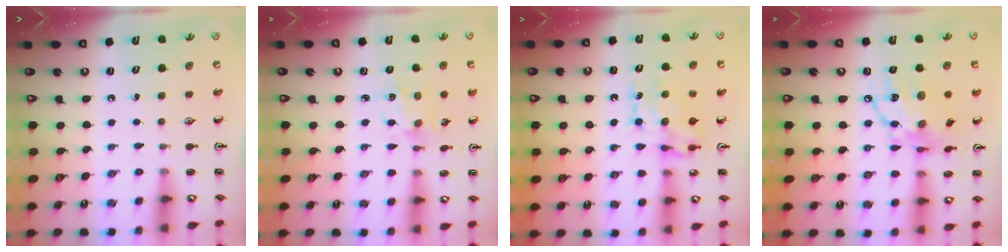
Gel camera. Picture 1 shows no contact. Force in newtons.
{"total": 2.5, "press": 2.4, "slide": 0.7}
{"total": 7.2, "press": 7.2, "slide": 0.7}
{"total": 14.7, "press": 14.6, "slide": 1.3}